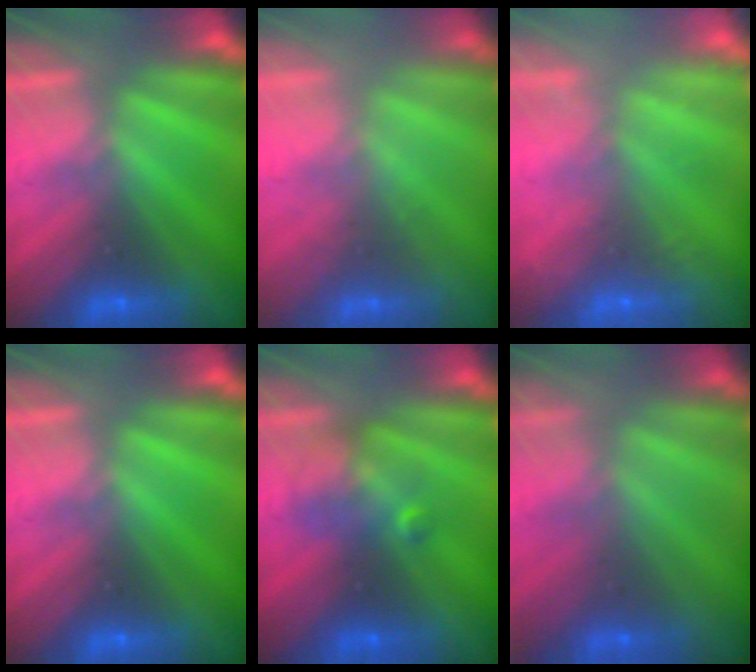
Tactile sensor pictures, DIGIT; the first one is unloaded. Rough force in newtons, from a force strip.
{"total": 2.1}
{"total": 5.6}
{"total": 0.0}
{"total": 2.4}
{"total": 1.4}